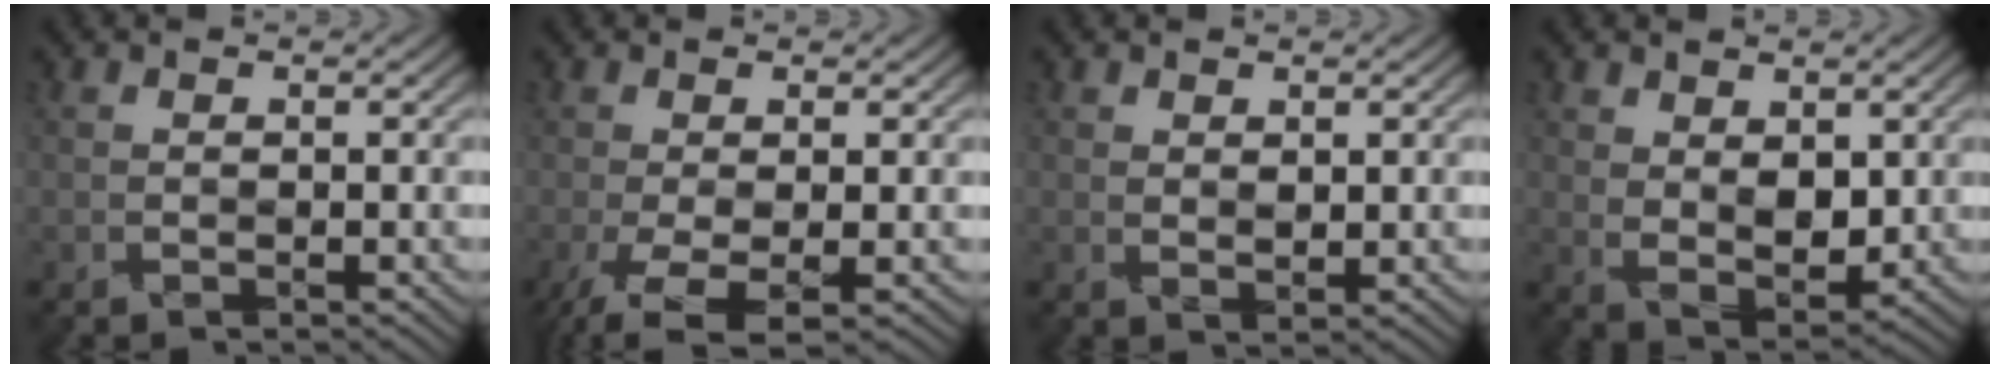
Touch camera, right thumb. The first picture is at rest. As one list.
[{"total": 5.2, "force": [-2.7, 1.3, 4.3], "torque": [-0.094, -0.007, -0.050]}, {"total": 1.4, "force": [0.8, 0.6, 1.0], "torque": [-0.020, -0.002, 0.014]}, {"total": 5.0, "force": [1.7, 3.0, 3.6], "torque": [-0.078, -0.010, 0.032]}]